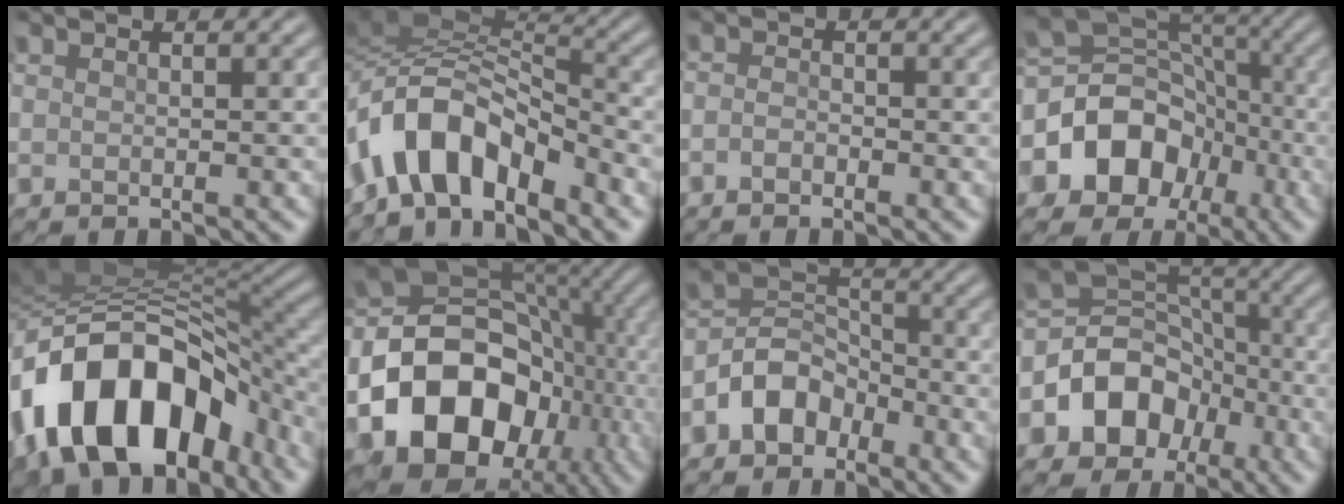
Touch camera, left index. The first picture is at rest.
{"total": 8.6, "force": [-5.2, 3.9, 5.6], "torque": [-0.092, 0.012, -0.103]}
{"total": 1.1, "force": [-1.0, 0.2, 0.4], "torque": [-0.011, -0.002, -0.018]}
{"total": 10.2, "force": [-3.6, 8.4, 4.4], "torque": [-0.067, 0.011, -0.081]}
{"total": 16.0, "force": [-6.5, 9.8, 10.8], "torque": [-0.177, 0.004, -0.116]}
{"total": 15.2, "force": [-5.4, 11.4, 8.5], "torque": [-0.147, -0.019, -0.092]}
{"total": 4.6, "force": [-3.1, 2.9, 1.6], "torque": [-0.027, 0.007, -0.062]}
{"total": 7.7, "force": [-3.3, 6.3, 3.0], "torque": [-0.034, 0.019, -0.079]}